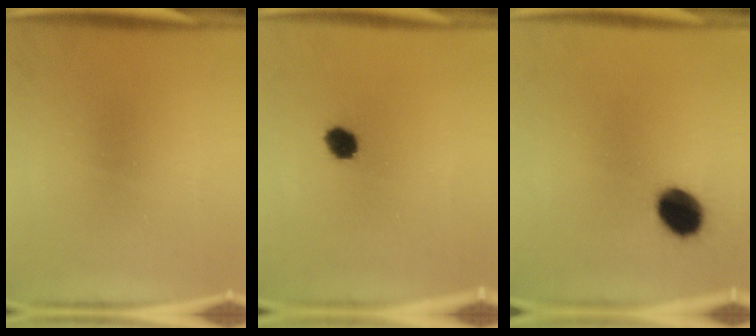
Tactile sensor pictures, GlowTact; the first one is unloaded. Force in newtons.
{"total": 4.2}
{"total": 9.5}